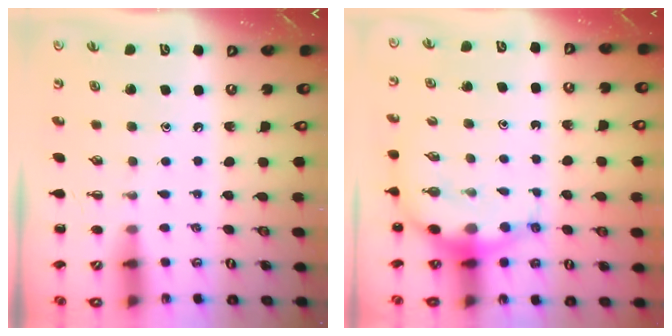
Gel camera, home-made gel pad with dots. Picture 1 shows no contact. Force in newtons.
{"total": 7.3, "press": 7.1, "slide": 1.7}